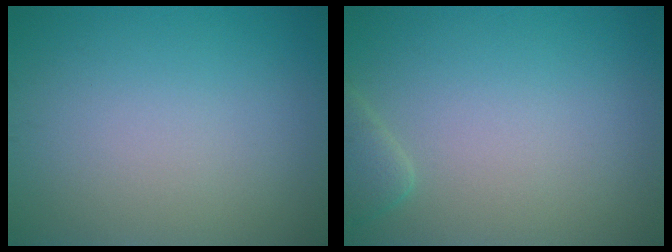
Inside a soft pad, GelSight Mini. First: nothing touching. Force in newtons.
{"total": 1.6, "press": 1.6, "slide": 0.2}